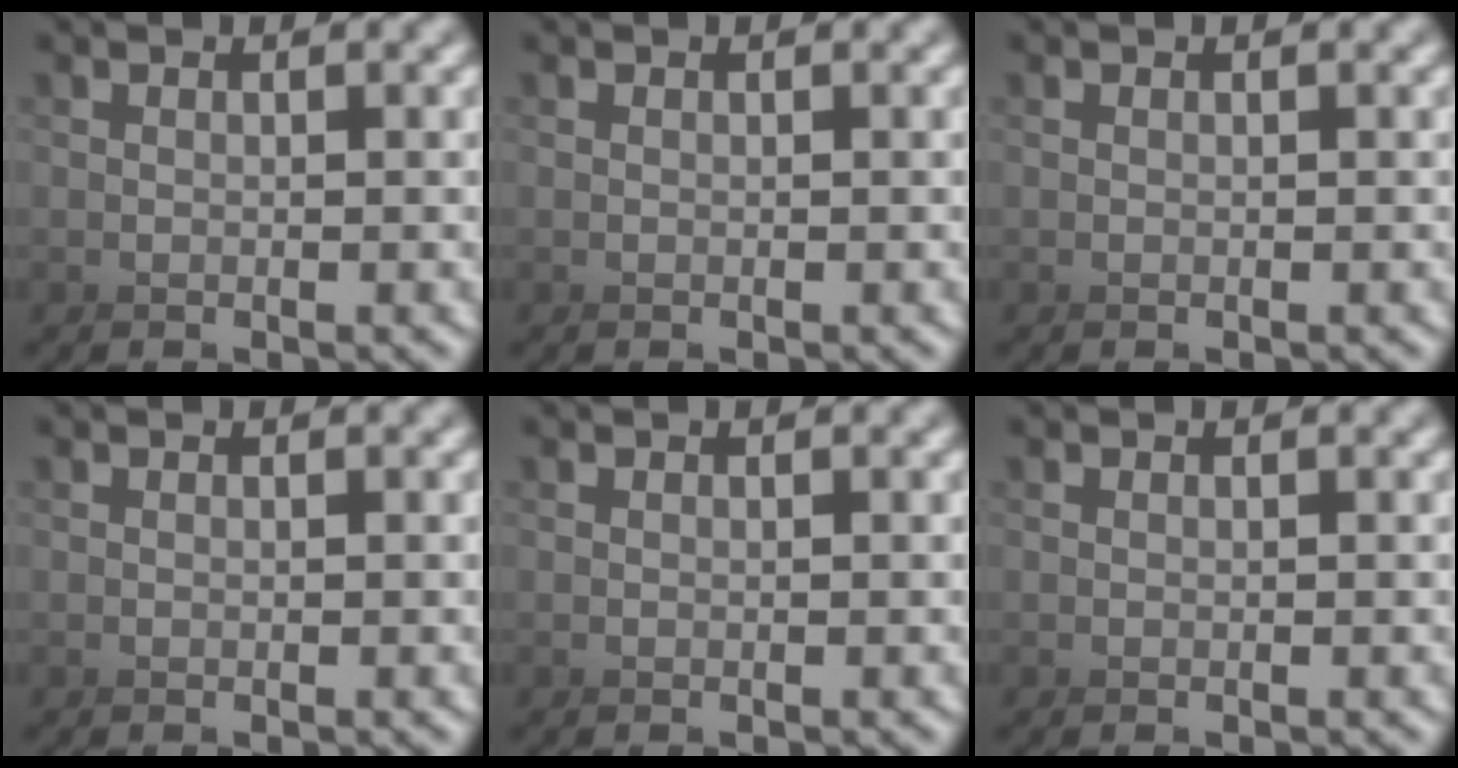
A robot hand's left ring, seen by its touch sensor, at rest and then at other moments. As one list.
[{"total": 0.0}, {"total": 0.0}, {"total": 0.0}, {"total": 0.0}, {"total": 0.0}]